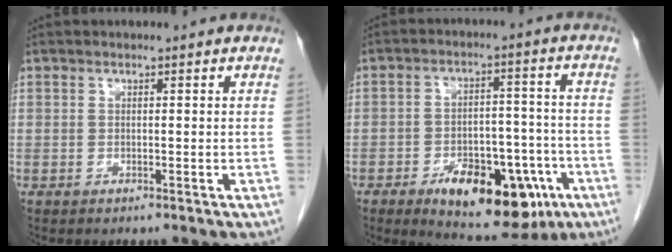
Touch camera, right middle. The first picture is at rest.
{"total": 15.4, "force": [-7.9, 6.9, 11.3], "torque": [-0.144, 0.011, -0.106]}